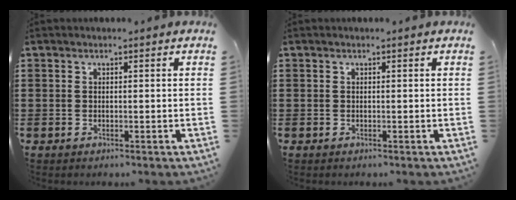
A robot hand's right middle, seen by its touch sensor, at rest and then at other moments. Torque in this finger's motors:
{"motor_torque": [-0.10, 0.04, 0.01, 0.01]}